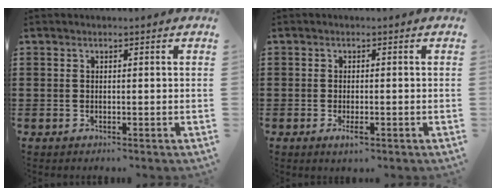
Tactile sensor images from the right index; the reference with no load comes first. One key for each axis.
{"total": 1.7, "fx": -0.8, "fy": 0.5, "fz": 1.5, "tx": -0.026, "ty": -0.003, "tz": -0.014}